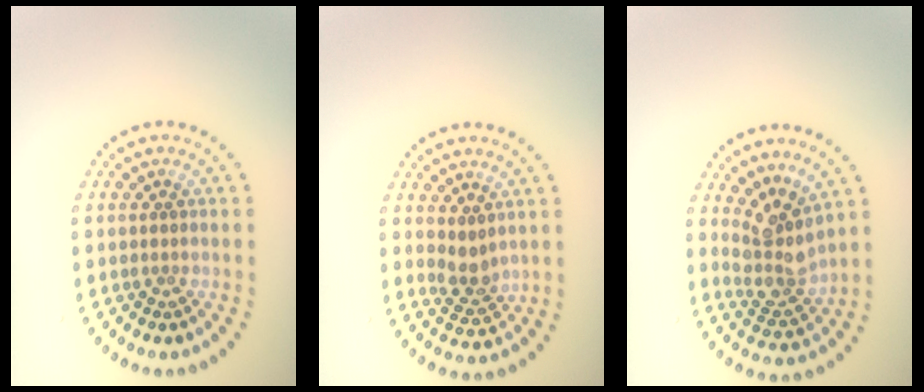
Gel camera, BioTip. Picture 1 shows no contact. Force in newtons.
{"total": 2.1, "press": 1.8, "slide": 1.2}
{"total": 3.8, "press": 2.8, "slide": 2.5}